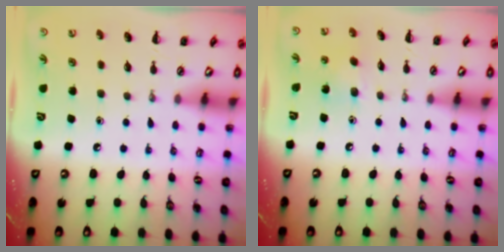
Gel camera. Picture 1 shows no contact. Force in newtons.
{"total": 5.7, "press": 5.6, "slide": 1.0}